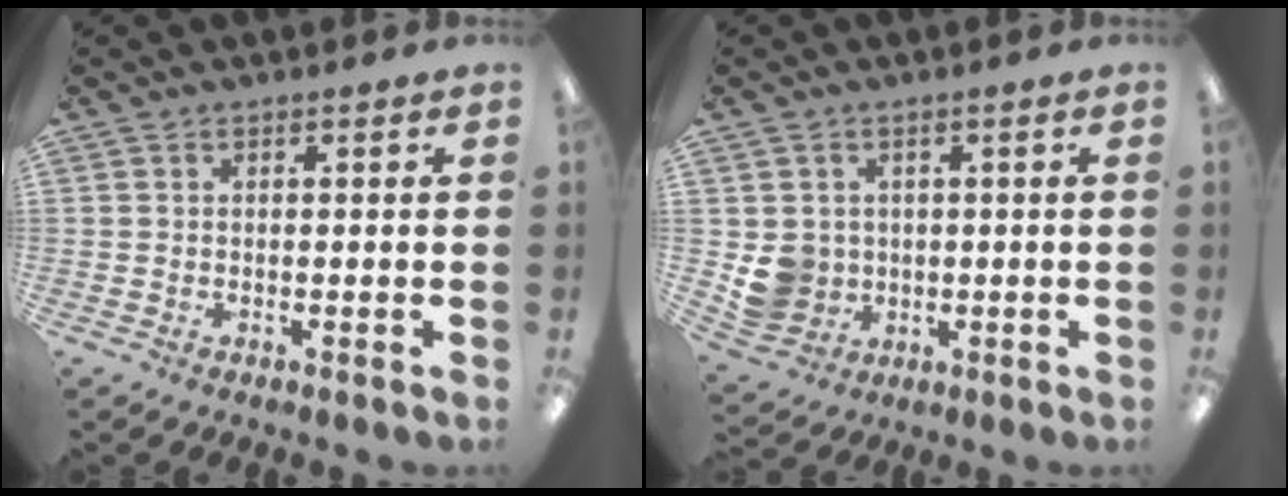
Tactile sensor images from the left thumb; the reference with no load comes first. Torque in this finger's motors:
{"motor_torque": [0.45, 1.38, 0.40, -0.47, 0.00]}